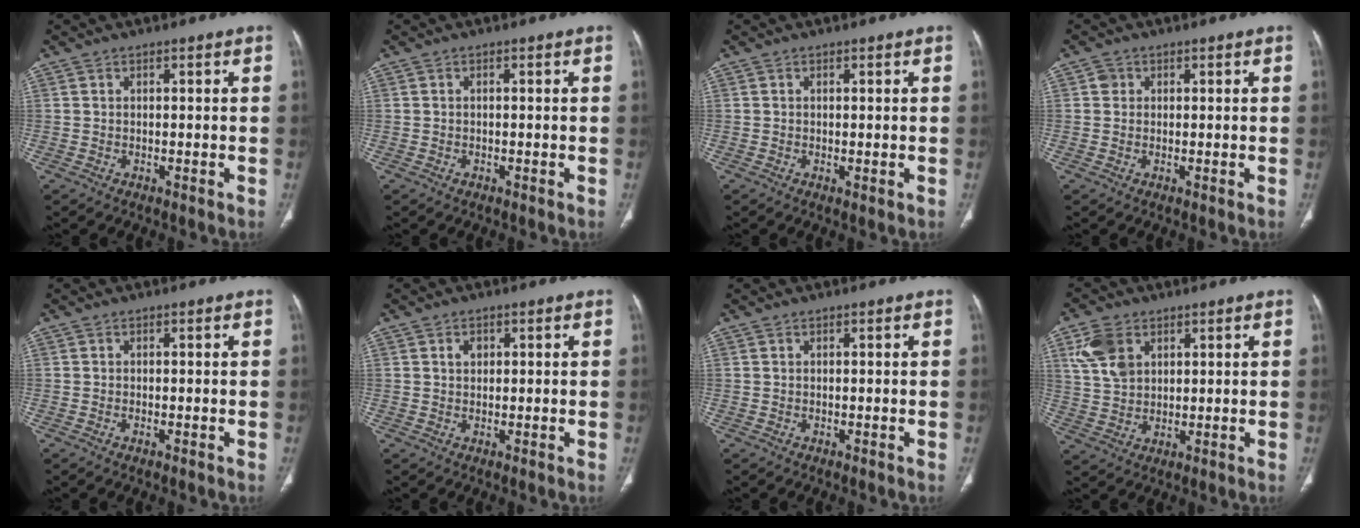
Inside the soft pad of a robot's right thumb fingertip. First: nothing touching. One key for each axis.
{"total": 0.7, "fx": -0.4, "fy": 0.5, "fz": 0.3, "tx": -0.006, "ty": 0.003, "tz": -0.009}
{"total": 0.7, "fx": 0.0, "fy": 0.2, "fz": 0.6, "tx": -0.016, "ty": -0.005, "tz": 0.001}
{"total": 1.4, "fx": 0.4, "fy": 1.3, "fz": 0.4, "tx": 0.002, "ty": 0.001, "tz": 0.004}
{"total": 0.6, "fx": -0.3, "fy": 0.2, "fz": 0.5, "tx": -0.011, "ty": -0.001, "tz": -0.006}
{"total": 1.7, "fx": 0.6, "fy": 1.3, "fz": 0.9, "tx": -0.009, "ty": 0.000, "tz": 0.009}
{"total": 0.0}
{"total": 7.9, "fx": 3.4, "fy": 5.4, "fz": 4.6, "tx": -0.079, "ty": -0.006, "tz": 0.076}